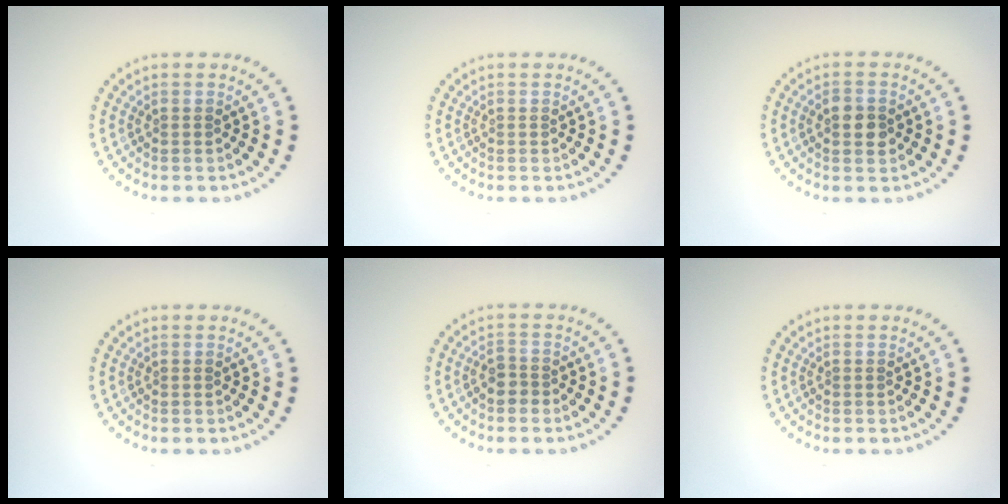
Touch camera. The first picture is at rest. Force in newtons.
{"total": 0.0}
{"total": 2.5, "press": 2.5, "slide": 0.1}
{"total": 0.0}
{"total": 1.3, "press": 1.2, "slide": 0.7}
{"total": 0.0}